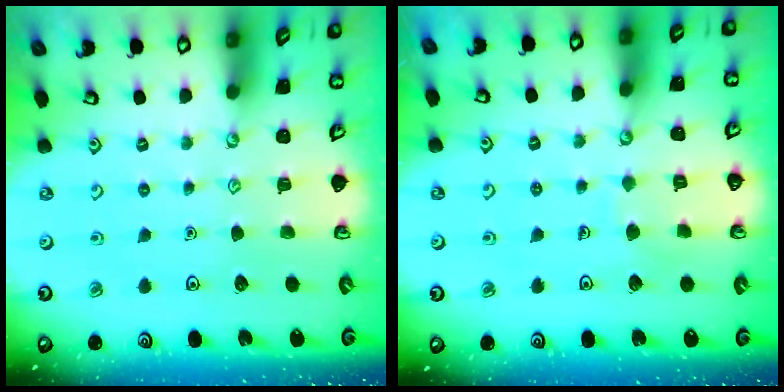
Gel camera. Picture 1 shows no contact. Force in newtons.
{"total": 5.2, "press": 5.2, "slide": 0.3}